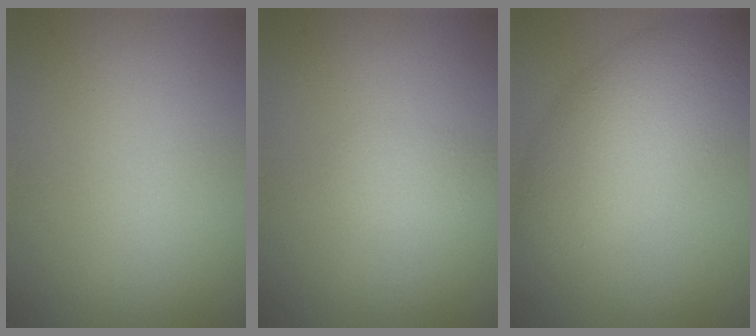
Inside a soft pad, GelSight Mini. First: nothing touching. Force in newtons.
{"total": 1.3, "press": 1.3, "slide": 0.0}
{"total": 7.0, "press": 7.0, "slide": 0.3}